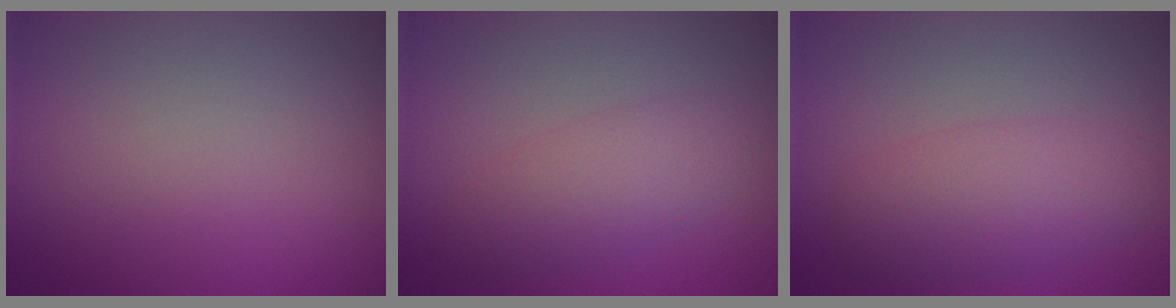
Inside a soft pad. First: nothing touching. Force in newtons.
{"total": 3.2, "press": 3.2, "slide": 0.1}
{"total": 4.0, "press": 4.0, "slide": 0.0}